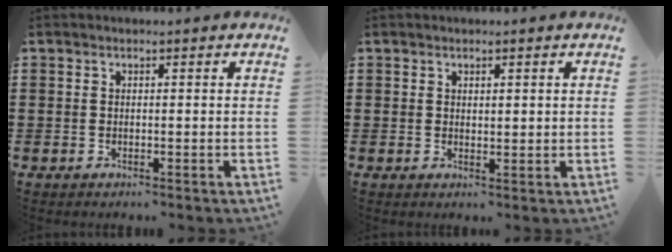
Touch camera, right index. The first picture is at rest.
{"total": 1.0, "force": [0.8, 0.5, 0.4], "torque": [-0.007, 0.003, 0.014]}